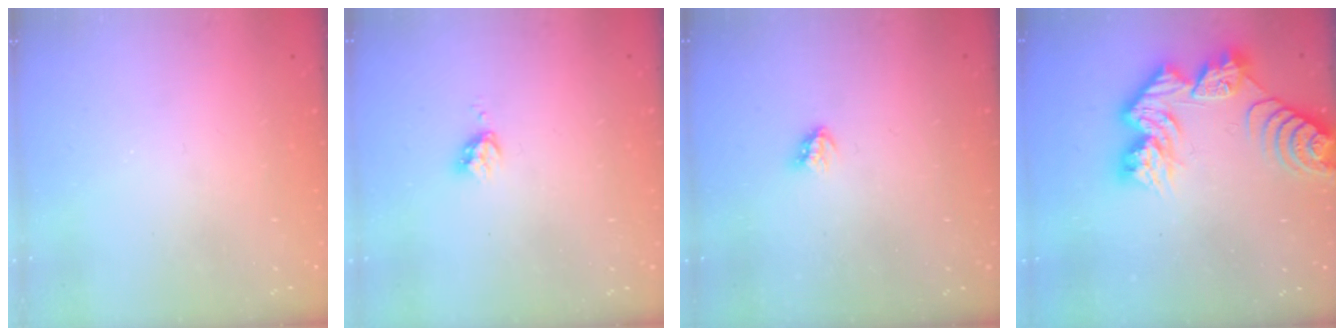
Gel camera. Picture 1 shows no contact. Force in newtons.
{"total": 3.6, "press": 3.6, "slide": 0.4}
{"total": 3.2, "press": 3.2, "slide": 0.3}
{"total": 14.8, "press": 14.8, "slide": 1.3}